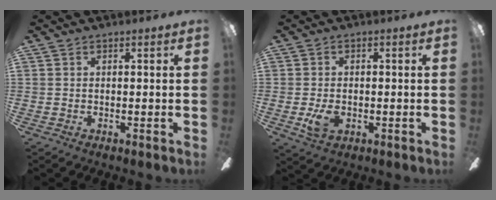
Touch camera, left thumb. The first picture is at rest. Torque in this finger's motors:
{"motor_torque": [0.01, 0.02, -0.34, 0.25, 0.11]}